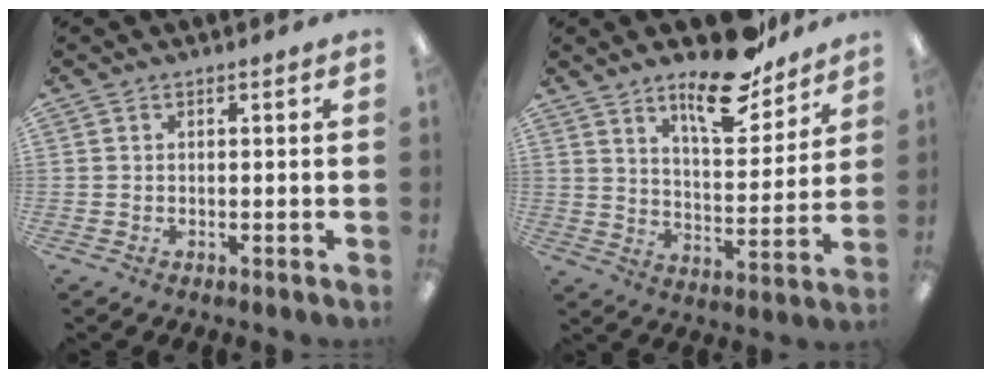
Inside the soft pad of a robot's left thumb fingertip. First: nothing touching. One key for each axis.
{"total": 15.7, "fx": 12.0, "fy": 5.2, "fz": 8.6, "tx": -0.122, "ty": -0.078, "tz": 0.201}